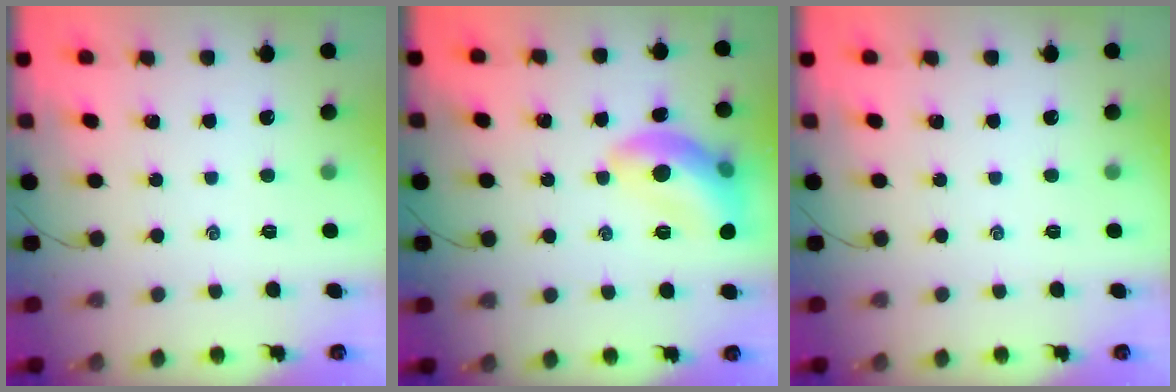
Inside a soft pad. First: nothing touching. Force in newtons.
{"total": 12.5, "press": 12.4, "slide": 0.9}
{"total": 0.0}